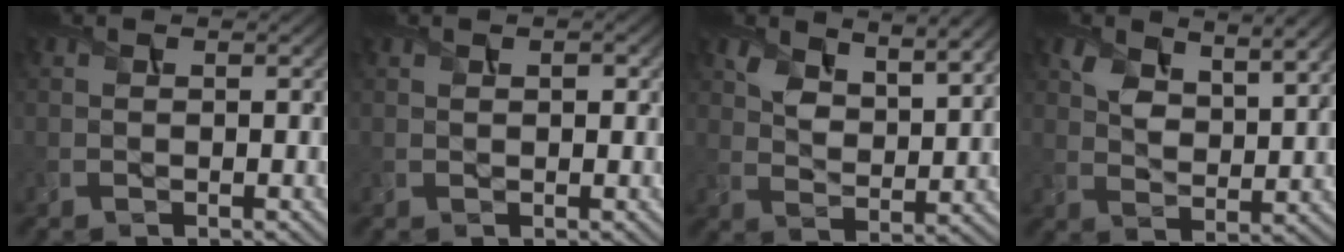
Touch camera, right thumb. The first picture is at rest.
{"total": 1.2, "force": [0.5, 0.6, 0.9], "torque": [-0.014, -0.001, 0.012]}
{"total": 7.8, "force": [5.2, 3.3, 4.8], "torque": [-0.097, -0.005, 0.099]}
{"total": 7.1, "force": [4.4, 3.2, 4.6], "torque": [-0.092, -0.003, 0.083]}